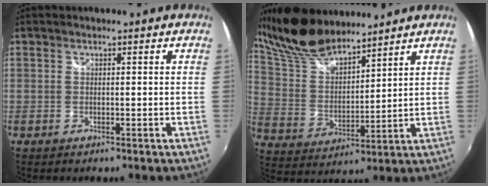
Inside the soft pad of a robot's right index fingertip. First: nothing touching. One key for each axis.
{"total": 17.4, "fx": 14.2, "fy": 5.9, "fz": 8.0, "tx": -0.165, "ty": 0.026, "tz": 0.281}